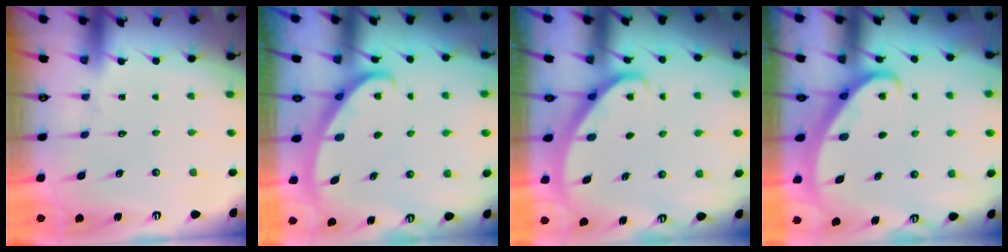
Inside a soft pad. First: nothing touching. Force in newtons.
{"total": 3.0, "press": 3.0, "slide": 0.1}
{"total": 2.3, "press": 2.3, "slide": 0.2}
{"total": 2.0, "press": 2.0, "slide": 0.2}